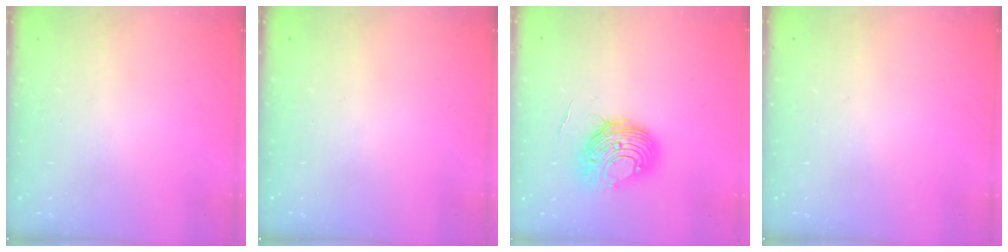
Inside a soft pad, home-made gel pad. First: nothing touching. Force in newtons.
{"total": 0.0}
{"total": 10.3, "press": 10.3, "slide": 0.7}
{"total": 0.0}